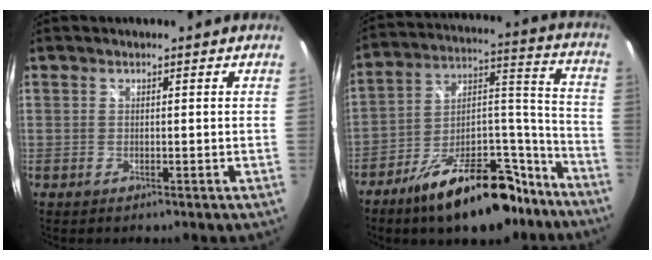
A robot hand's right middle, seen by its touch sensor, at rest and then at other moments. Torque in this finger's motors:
{"motor_torque": [1.10, -1.04, 0.36, 0.10]}